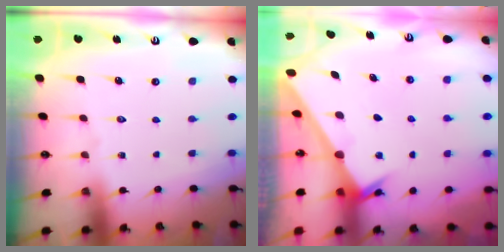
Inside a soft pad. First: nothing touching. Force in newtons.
{"total": 2.2, "press": 2.2, "slide": 0.2}